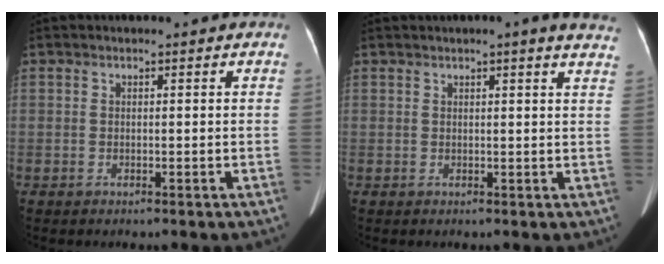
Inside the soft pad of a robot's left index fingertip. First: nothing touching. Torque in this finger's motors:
{"motor_torque": [0.87, -1.11, 0.08, 0.02]}